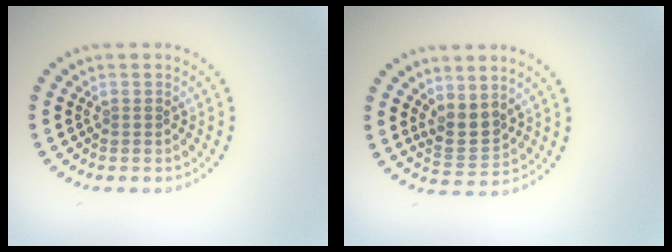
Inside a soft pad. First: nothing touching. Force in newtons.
{"total": 2.6, "press": 2.3, "slide": 1.3}